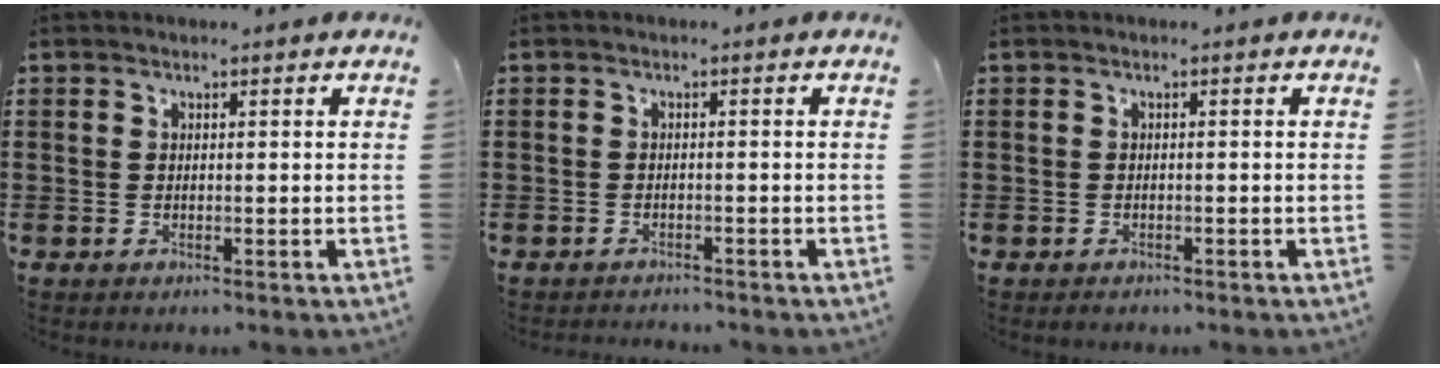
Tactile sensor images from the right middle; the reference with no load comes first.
{"total": 1.0, "force": [-1.0, 0.1, -0.1], "torque": [-0.001, 0.003, -0.023]}
{"total": 0.5, "force": [-0.5, 0.1, 0.1], "torque": [-0.003, -0.001, -0.010]}